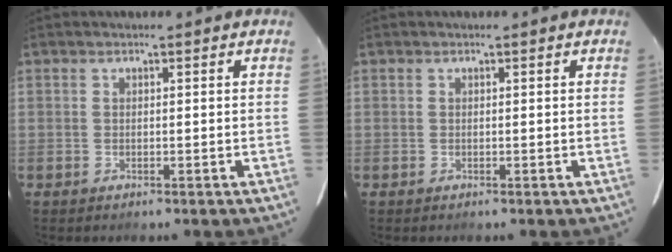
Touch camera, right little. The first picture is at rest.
{"total": 0.0}